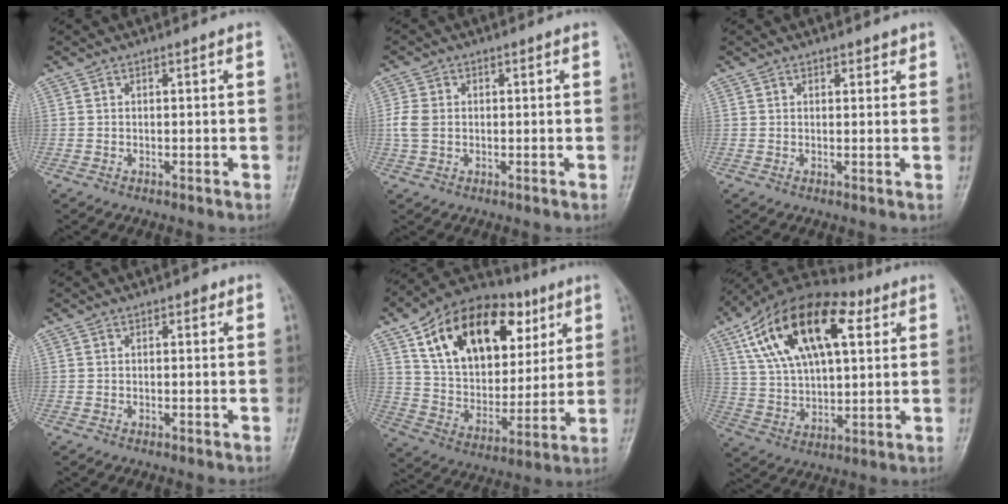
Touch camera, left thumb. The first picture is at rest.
{"total": 3.9, "force": [-0.1, 3.1, 2.4], "torque": [-0.053, 0.007, -0.003]}
{"total": 1.4, "force": [1.0, 1.0, 0.4], "torque": [0.011, -0.006, 0.010]}
{"total": 0.8, "force": [0.3, 0.6, 0.4], "torque": [0.004, 0.001, 0.000]}
{"total": 24.8, "force": [10.6, 15.4, 16.2], "torque": [-0.229, -0.012, 0.177]}
{"total": 23.1, "force": [9.2, 11.6, 17.7], "torque": [-0.292, 0.002, 0.158]}